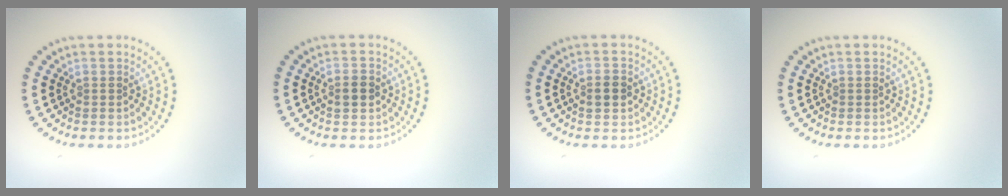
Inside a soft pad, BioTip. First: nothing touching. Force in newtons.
{"total": 1.9, "press": 1.9, "slide": 0.1}
{"total": 1.9, "press": 1.9, "slide": 0.1}
{"total": 0.0}